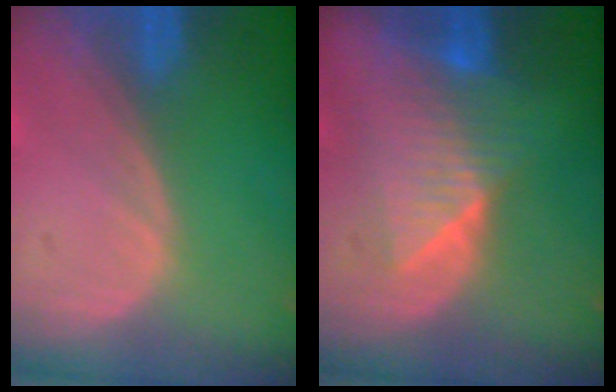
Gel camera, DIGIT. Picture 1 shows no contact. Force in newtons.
{"total": 7.3, "press": 7.2, "slide": 1.5}